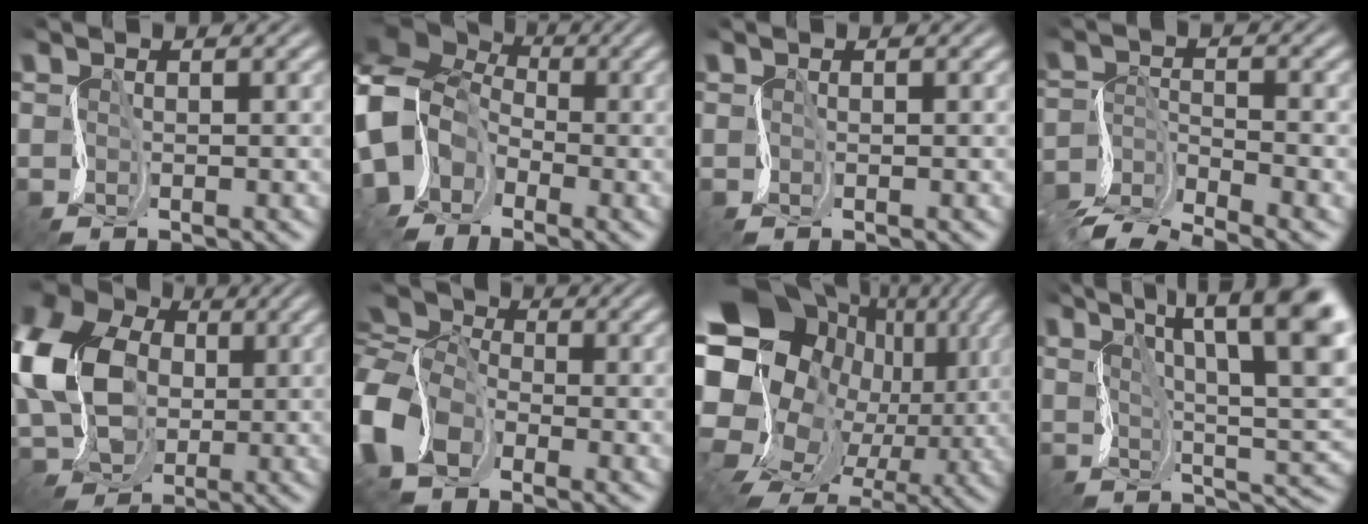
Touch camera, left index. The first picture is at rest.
{"total": 11.2, "force": [-1.3, 9.0, 6.6], "torque": [-0.128, 0.003, -0.042]}
{"total": 0.0}
{"total": 6.7, "force": [-5.5, 2.0, 3.3], "torque": [-0.060, -0.009, -0.106]}
{"total": 12.3, "force": [1.9, 9.4, 7.6], "torque": [-0.183, 0.005, 0.039]}
{"total": 11.6, "force": [-2.3, 8.5, 7.6], "torque": [-0.175, -0.002, -0.039]}
{"total": 21.8, "force": [4.3, 18.6, 10.6], "torque": [-0.227, 0.024, 0.050]}
{"total": 14.2, "force": [6.3, 4.1, 12.0], "torque": [-0.168, 0.015, 0.099]}